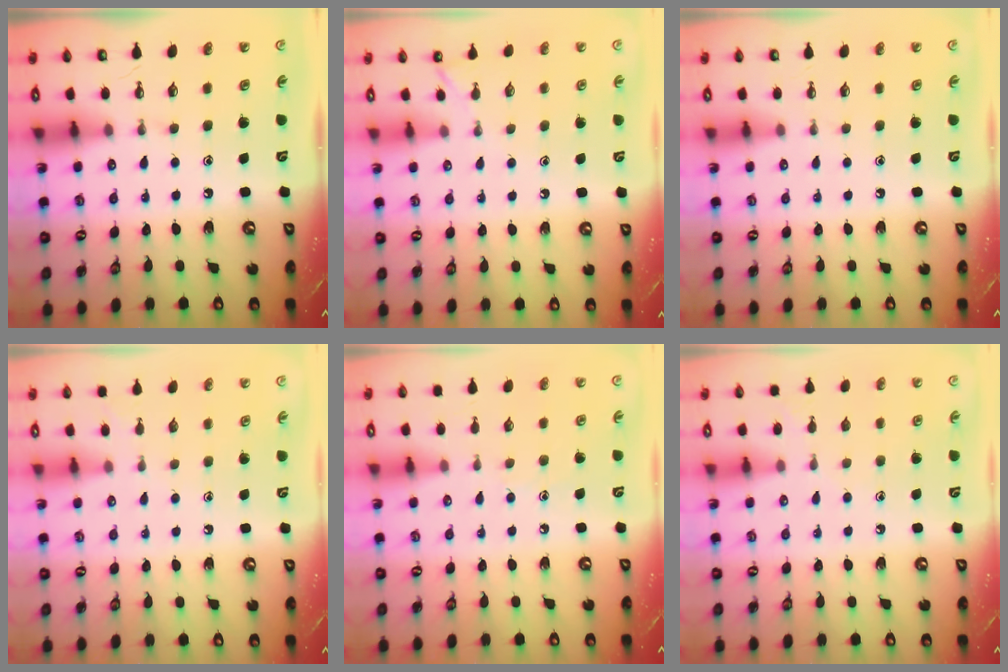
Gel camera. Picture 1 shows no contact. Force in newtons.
{"total": 3.1, "press": 3.1, "slide": 0.4}
{"total": 0.0}
{"total": 2.6, "press": 2.6, "slide": 0.3}
{"total": 3.9, "press": 3.8, "slide": 0.5}
{"total": 4.3, "press": 4.3, "slide": 0.5}